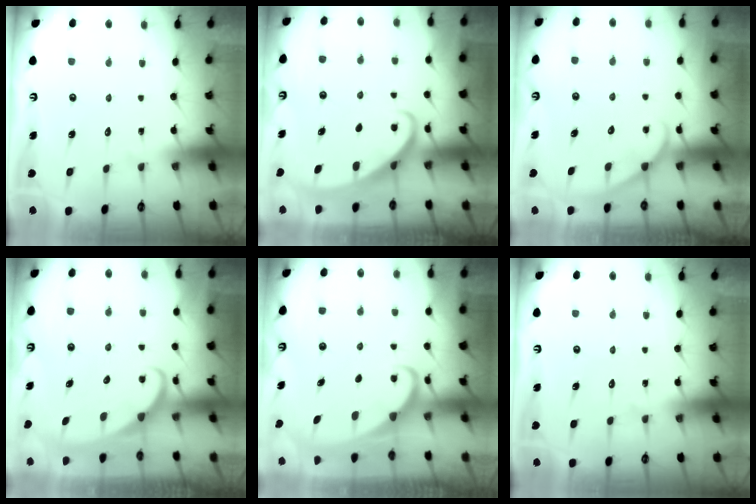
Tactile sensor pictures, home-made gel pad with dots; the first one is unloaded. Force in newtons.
{"total": 2.4, "press": 2.4, "slide": 0.4}
{"total": 4.2, "press": 4.2, "slide": 0.3}
{"total": 2.5, "press": 2.4, "slide": 0.3}
{"total": 2.2, "press": 2.2, "slide": 0.3}
{"total": 0.0}